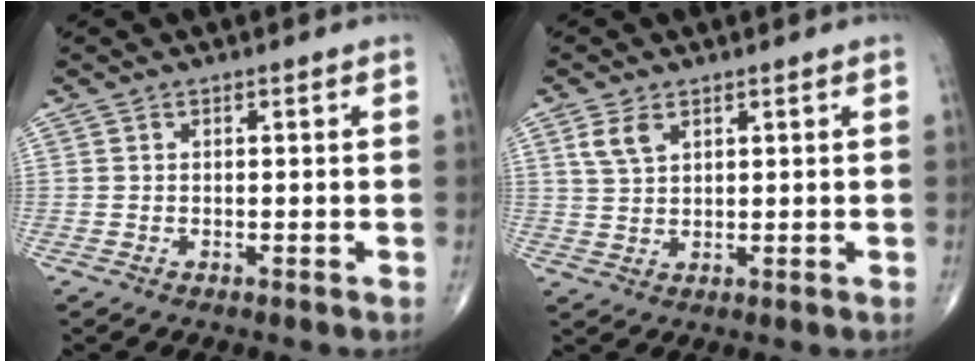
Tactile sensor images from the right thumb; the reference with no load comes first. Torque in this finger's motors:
{"motor_torque": [-0.45, 0.49, 0.45, 0.27, 0.02]}